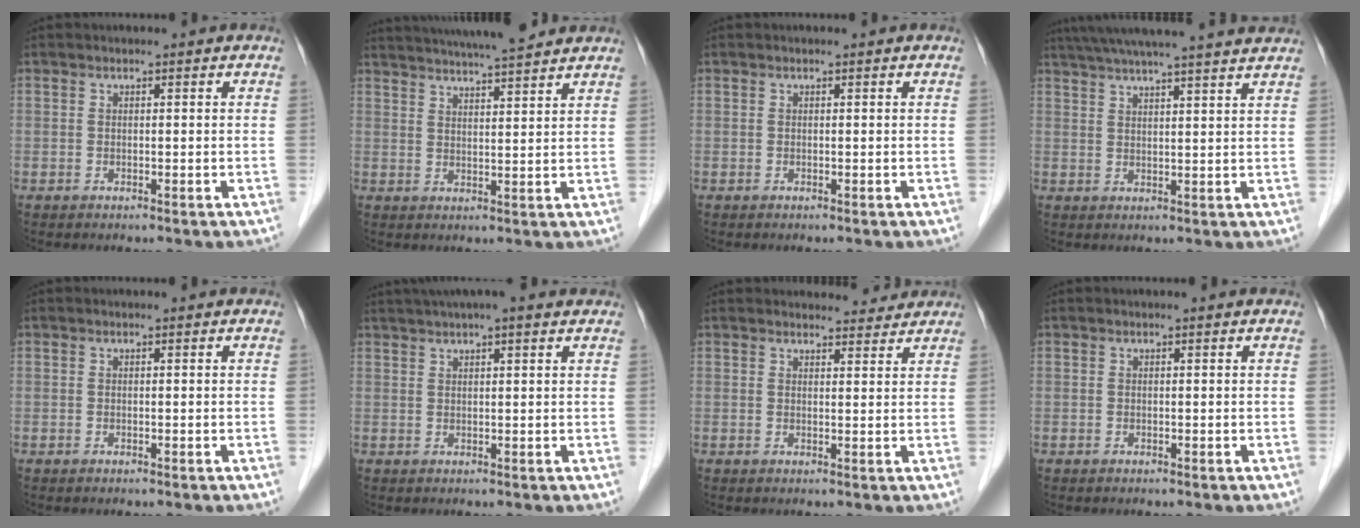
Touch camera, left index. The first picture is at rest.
{"total": 13.1, "force": [11.7, 0.8, 5.8], "torque": [-0.101, 0.018, 0.164]}
{"total": 0.0}
{"total": 19.0, "force": [16.8, 0.0, 8.8], "torque": [-0.150, 0.017, 0.223]}
{"total": 0.0}
{"total": 8.2, "force": [6.4, 1.0, 5.1], "torque": [-0.082, 0.035, 0.085]}
{"total": 3.9, "force": [3.7, 1.1, 0.1], "torque": [0.004, -0.001, 0.036]}
{"total": 0.8, "force": [-0.7, 0.0, -0.2], "torque": [0.005, -0.006, -0.012]}